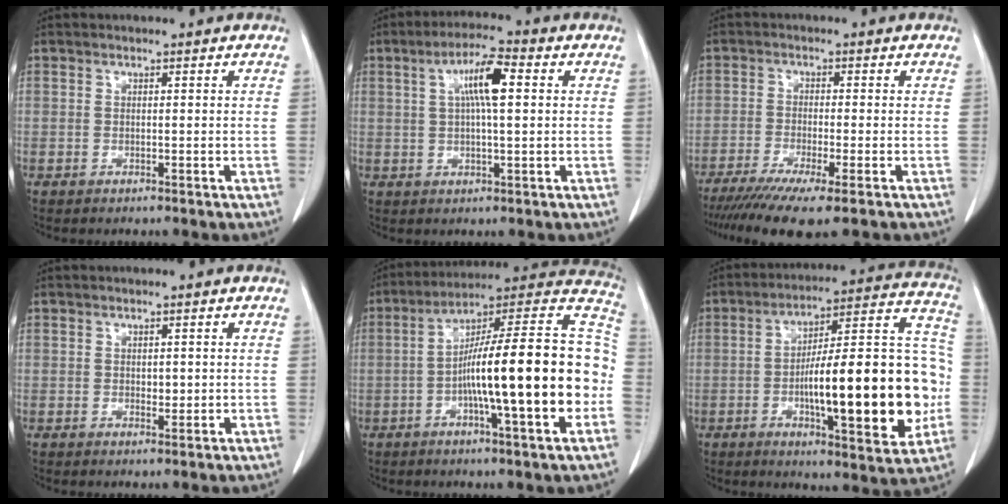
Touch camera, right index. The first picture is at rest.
{"total": 7.3, "force": [1.8, 1.1, 7.0], "torque": [-0.128, 0.015, 0.030]}
{"total": 10.0, "force": [-7.3, 0.3, 6.9], "torque": [-0.108, -0.021, -0.114]}
{"total": 1.4, "force": [0.2, 0.8, 1.1], "torque": [-0.014, -0.003, 0.005]}
{"total": 23.5, "force": [-3.8, 1.6, 23.1], "torque": [-0.299, 0.021, -0.064]}
{"total": 24.4, "force": [-4.1, 5.1, 23.5], "torque": [-0.300, 0.028, -0.052]}